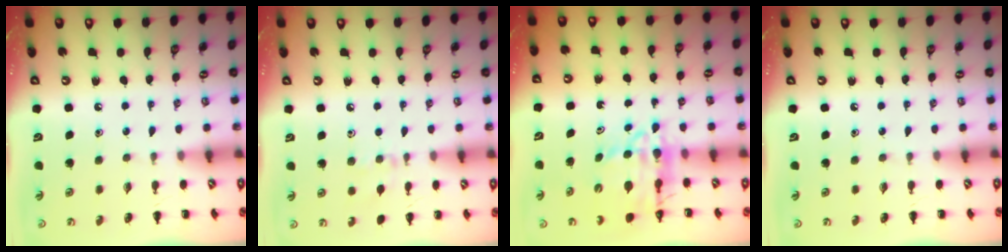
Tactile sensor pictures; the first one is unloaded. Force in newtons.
{"total": 6.5, "press": 6.1, "slide": 2.0}
{"total": 12.7, "press": 12.1, "slide": 4.0}
{"total": 0.0}